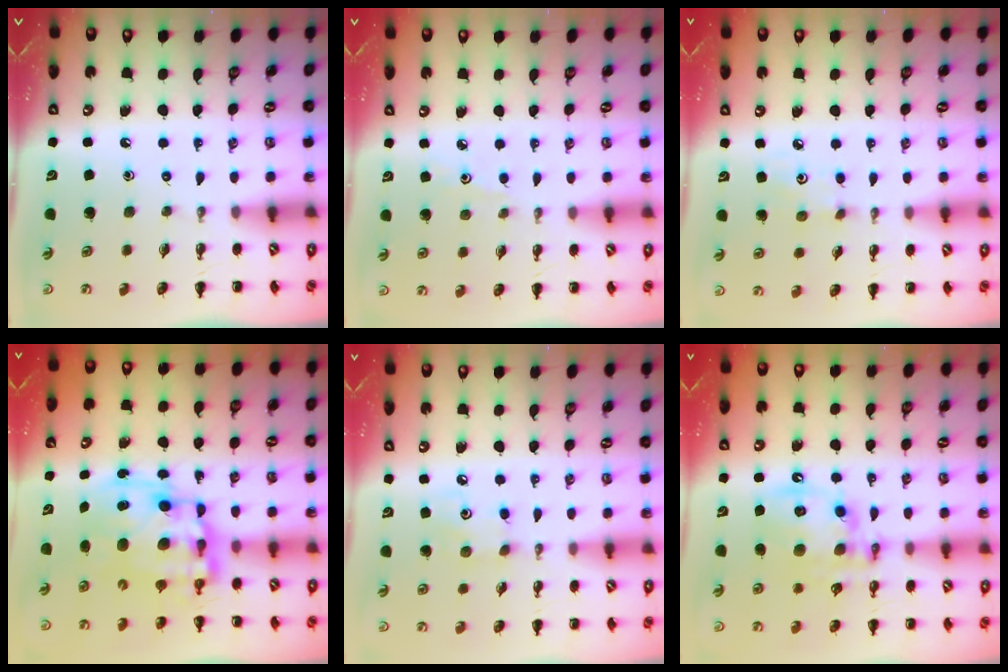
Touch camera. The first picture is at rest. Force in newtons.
{"total": 2.5, "press": 2.4, "slide": 0.8}
{"total": 3.6, "press": 3.5, "slide": 1.1}
{"total": 12.2, "press": 11.8, "slide": 3.0}
{"total": 5.4, "press": 5.3, "slide": 1.1}
{"total": 13.5, "press": 13.2, "slide": 2.8}